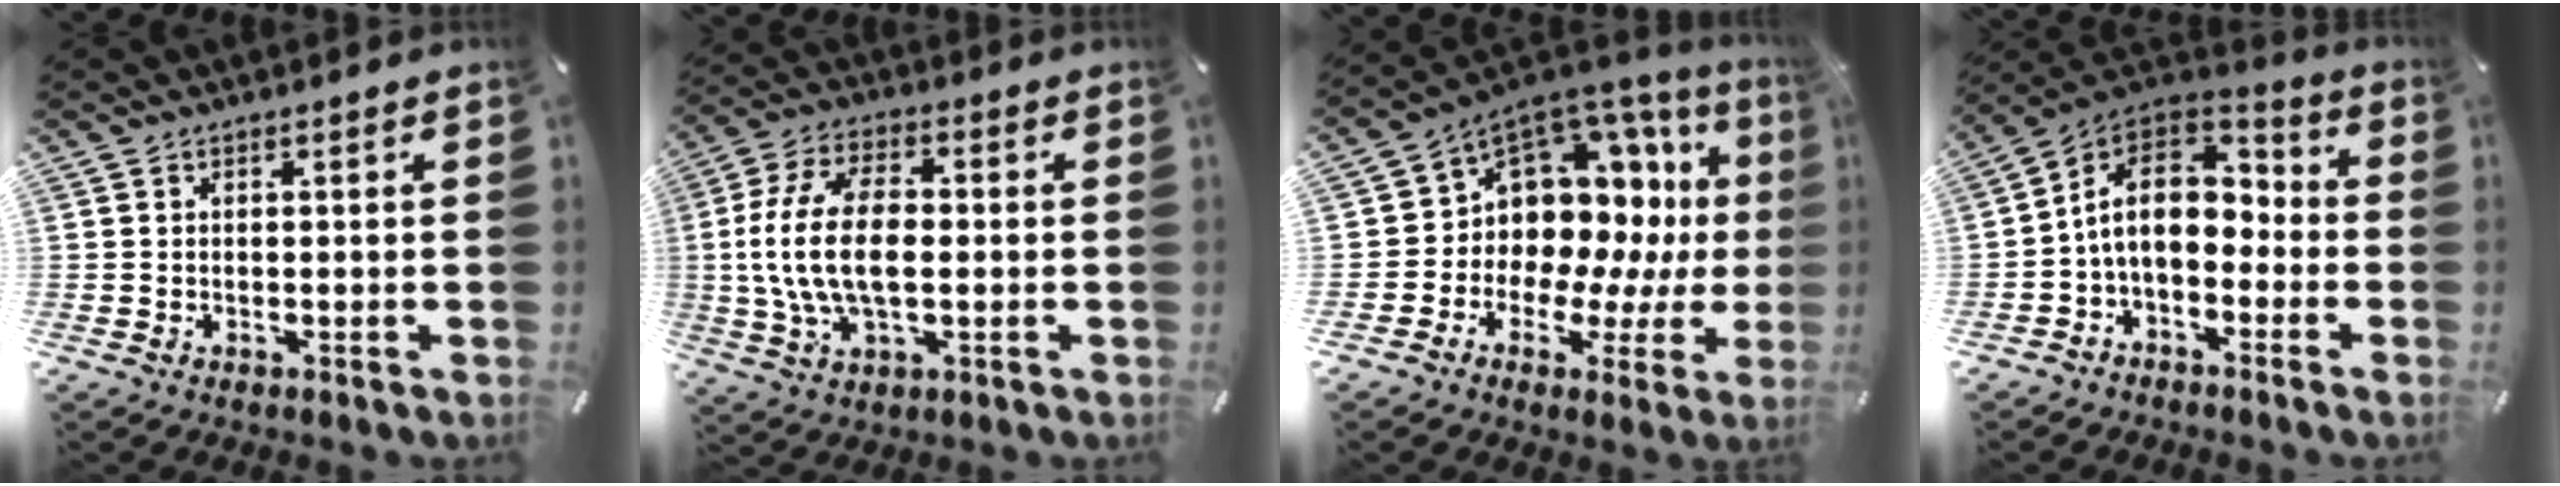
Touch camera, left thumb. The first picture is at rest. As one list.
[{"total": 15.0, "force": [-0.5, 8.3, 12.5], "torque": [-0.263, 0.003, -0.007]}, {"total": 10.0, "force": [4.1, 8.0, 4.4], "torque": [-0.072, -0.076, 0.079]}, {"total": 12.6, "force": [-0.7, 9.1, 8.7], "torque": [-0.173, 0.008, -0.016]}]